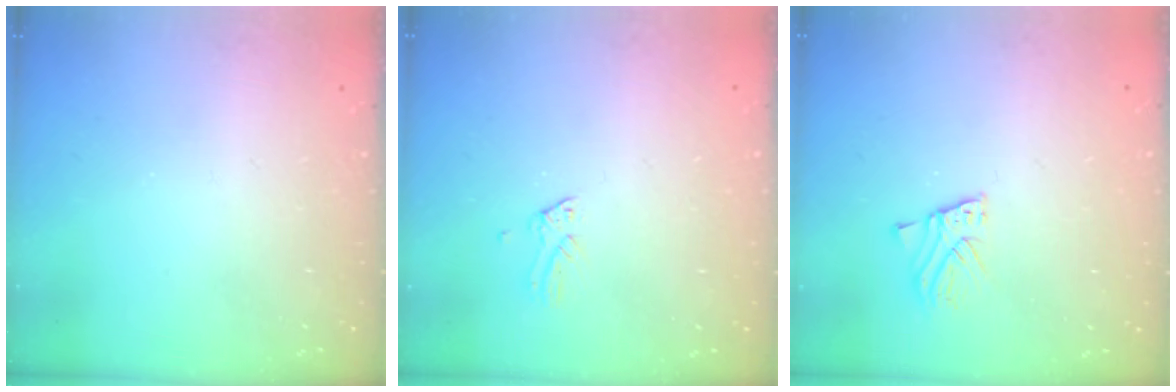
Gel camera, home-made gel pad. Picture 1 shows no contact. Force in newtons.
{"total": 0.0}
{"total": 2.2, "press": 2.2, "slide": 0.2}